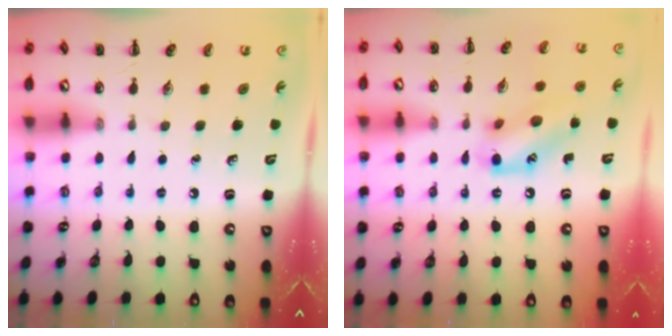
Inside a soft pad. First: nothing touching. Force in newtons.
{"total": 13.2, "press": 13.1, "slide": 1.2}